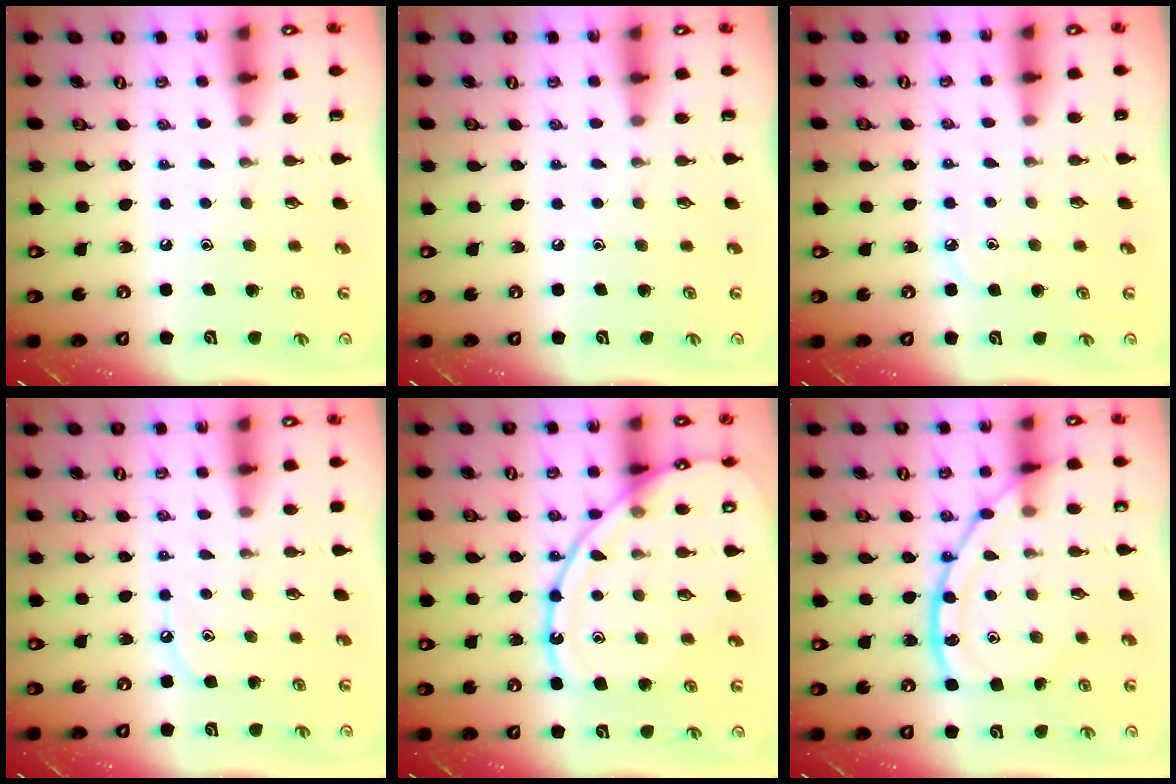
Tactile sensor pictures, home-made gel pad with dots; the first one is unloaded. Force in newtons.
{"total": 0.0}
{"total": 3.7, "press": 3.6, "slide": 0.5}
{"total": 4.6, "press": 4.6, "slide": 0.4}
{"total": 14.8, "press": 14.7, "slide": 1.4}
{"total": 12.7, "press": 12.7, "slide": 0.2}